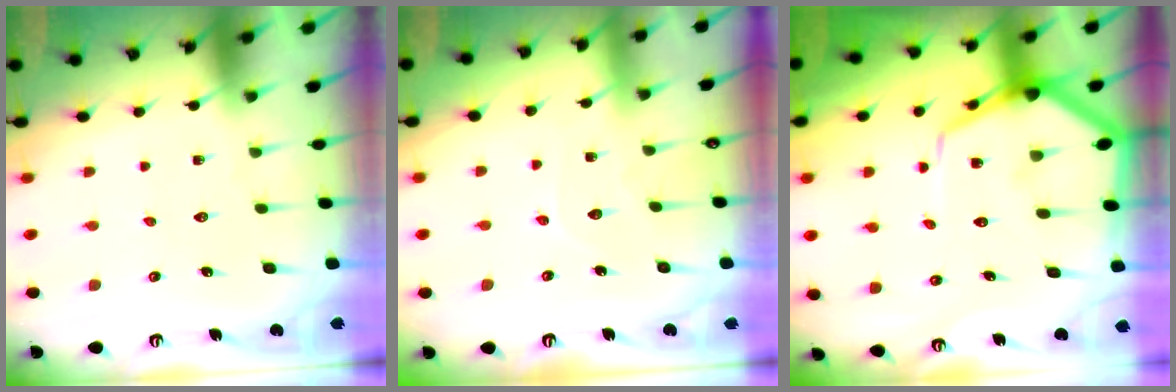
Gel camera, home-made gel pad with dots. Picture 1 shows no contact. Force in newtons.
{"total": 4.2, "press": 4.2, "slide": 0.1}
{"total": 9.7, "press": 9.7, "slide": 1.0}